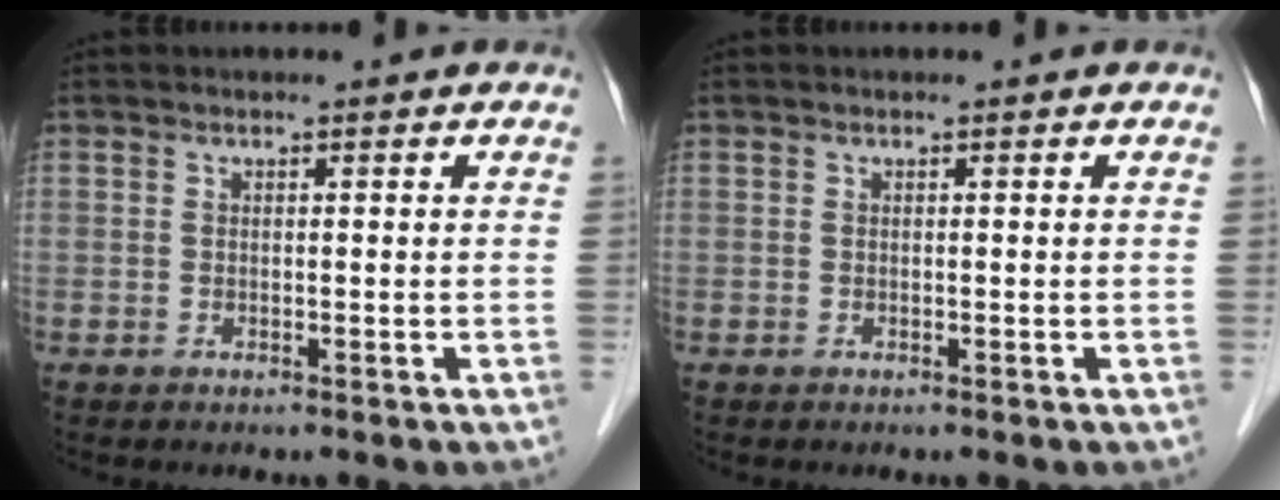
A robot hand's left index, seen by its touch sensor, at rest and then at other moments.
{"total": 0.0}